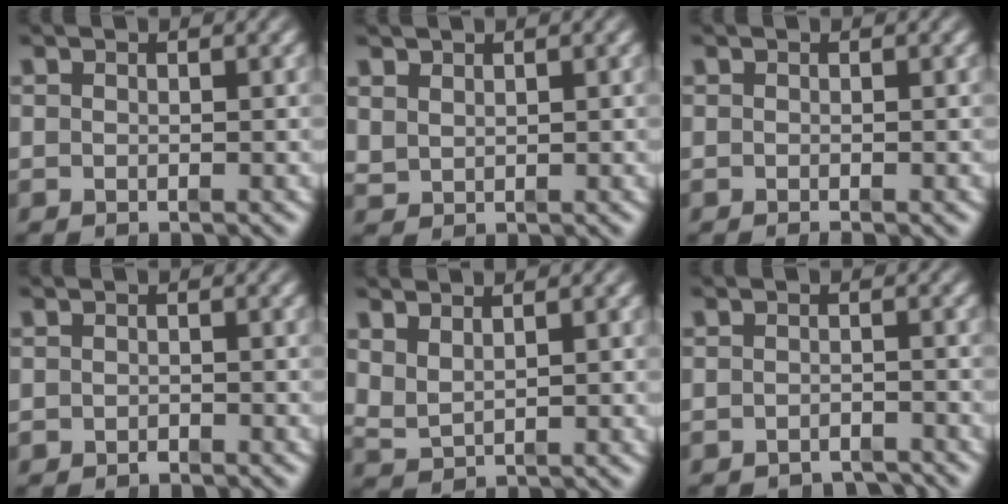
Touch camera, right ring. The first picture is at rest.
{"total": 1.4, "force": [1.4, 0.4, 0.1], "torque": [0.006, 0.000, 0.038]}
{"total": 0.7, "force": [-0.5, -0.3, 0.2], "torque": [0.004, 0.004, -0.008]}
{"total": 0.6, "force": [-0.6, -0.2, -0.1], "torque": [0.007, -0.007, -0.004]}
{"total": 2.2, "force": [1.5, 1.2, 1.0], "torque": [-0.036, -0.011, 0.040]}
{"total": 2.3, "force": [-2.3, -0.3, -0.1], "torque": [0.007, -0.011, -0.033]}